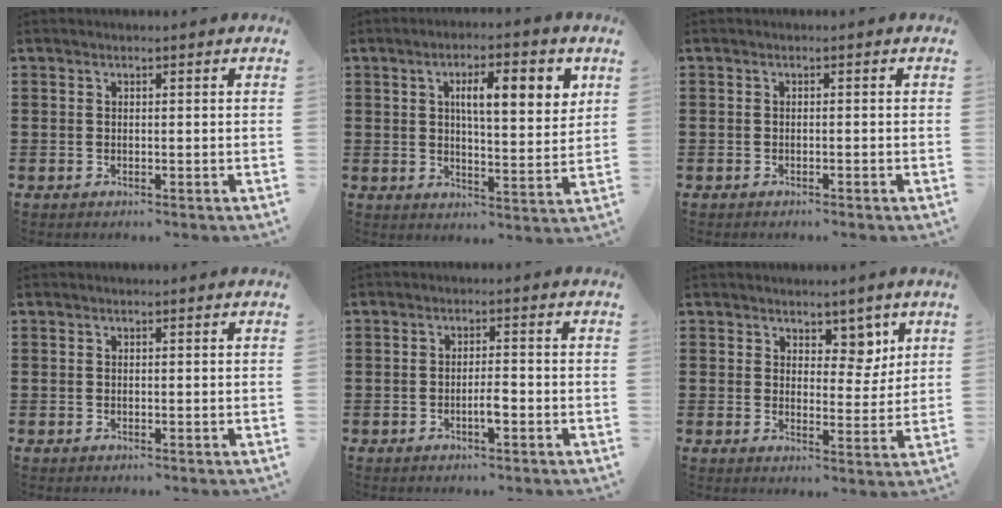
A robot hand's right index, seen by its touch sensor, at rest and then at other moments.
{"total": 8.4, "force": [3.0, 2.4, 7.5], "torque": [-0.125, -0.001, 0.043]}
{"total": 0.6, "force": [-0.5, -0.1, 0.1], "torque": [-0.005, -0.004, -0.010]}
{"total": 0.0}
{"total": 2.8, "force": [-1.2, 0.5, 2.4], "torque": [-0.043, 0.003, -0.022]}
{"total": 5.0, "force": [3.5, 3.2, 1.5], "torque": [-0.024, -0.008, 0.059]}